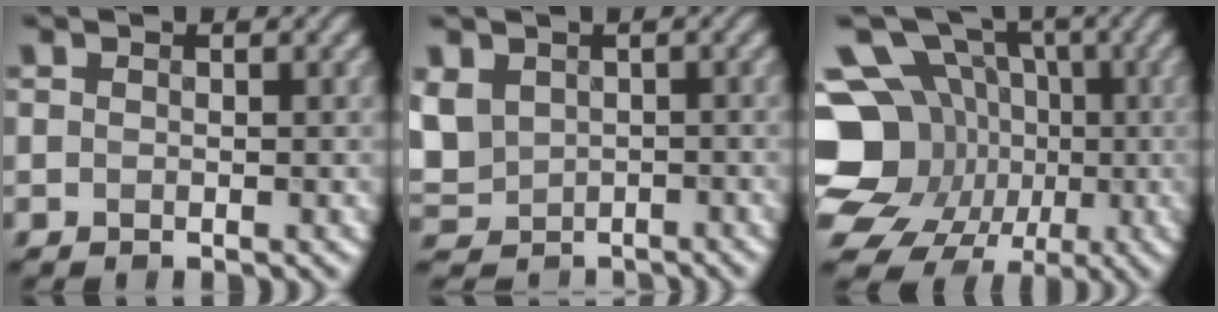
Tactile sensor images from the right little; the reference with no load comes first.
{"total": 3.6, "force": [-0.1, 3.2, 1.7], "torque": [-0.048, -0.010, 0.001]}
{"total": 16.3, "force": [-2.3, 14.8, 6.5], "torque": [-0.169, -0.005, -0.061]}